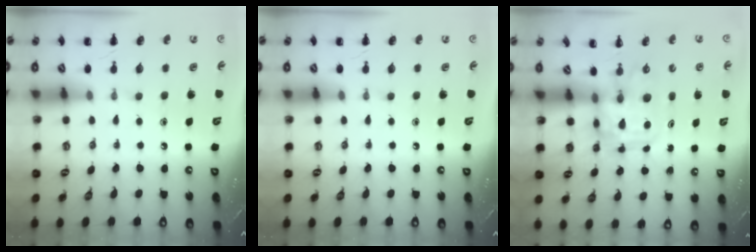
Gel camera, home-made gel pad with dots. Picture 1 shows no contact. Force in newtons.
{"total": 0.0}
{"total": 4.6, "press": 4.5, "slide": 1.0}